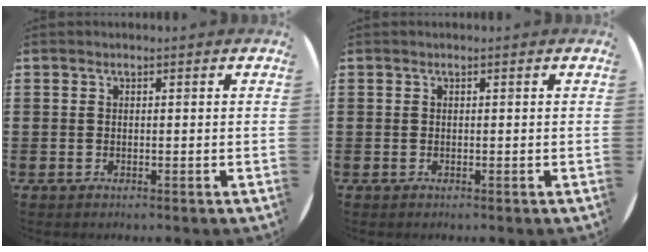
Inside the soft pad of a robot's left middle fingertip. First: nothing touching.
{"total": 0.0}